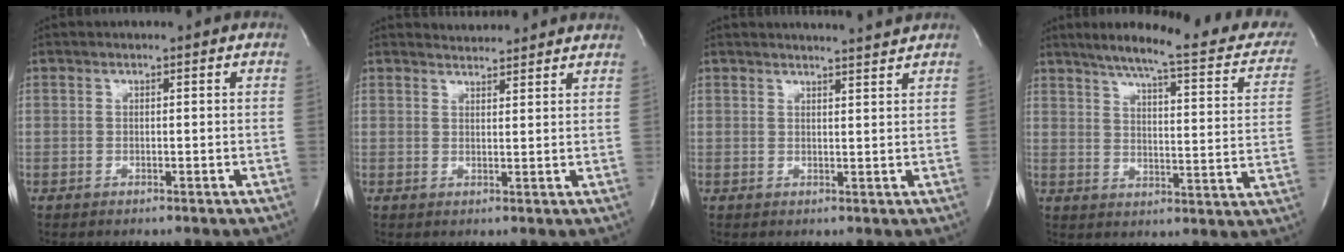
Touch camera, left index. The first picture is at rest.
{"total": 5.1, "force": [5.0, 0.5, 0.5], "torque": [-0.017, 0.016, 0.061]}
{"total": 5.1, "force": [5.0, -0.8, 0.7], "torque": [-0.017, -0.006, 0.059]}
{"total": 21.2, "force": [17.7, 3.1, 11.2], "torque": [-0.147, -0.019, 0.216]}